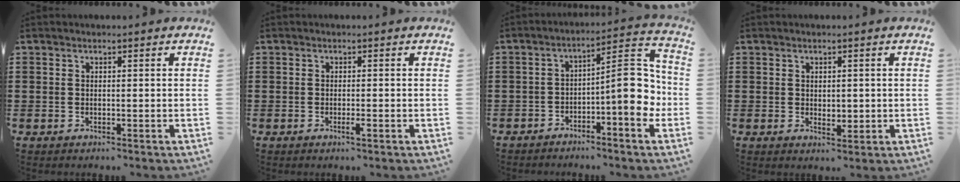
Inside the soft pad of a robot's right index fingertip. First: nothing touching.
{"total": 1.2, "force": [-0.6, 0.2, 1.0], "torque": [-0.025, -0.007, -0.013]}
{"total": 10.9, "force": [-2.2, 3.2, 10.1], "torque": [-0.129, -0.009, -0.042]}
{"total": 1.5, "force": [0.7, 1.2, 0.7], "torque": [-0.007, 0.004, 0.009]}